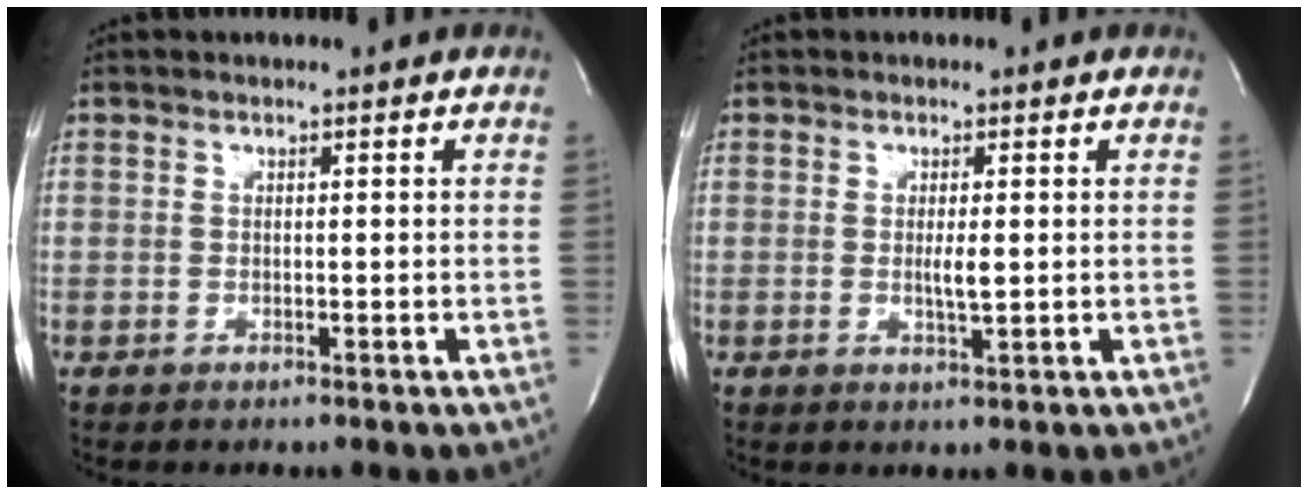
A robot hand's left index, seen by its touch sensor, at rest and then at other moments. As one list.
[{"total": 2.2, "force": [0.0, 0.3, 2.2], "torque": [-0.043, -0.006, 0.000]}]